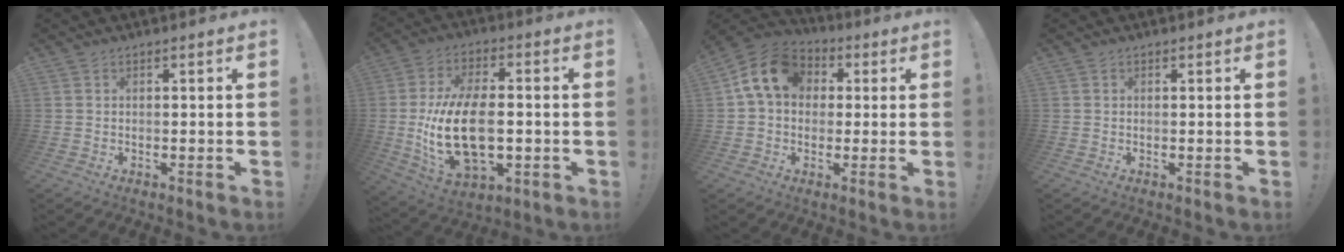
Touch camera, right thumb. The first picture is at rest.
{"total": 21.6, "force": [-2.8, 12.3, 17.5], "torque": [-0.330, 0.001, -0.045]}
{"total": 13.1, "force": [3.3, 10.2, 7.5], "torque": [-0.115, 0.003, 0.066]}
{"total": 0.0}